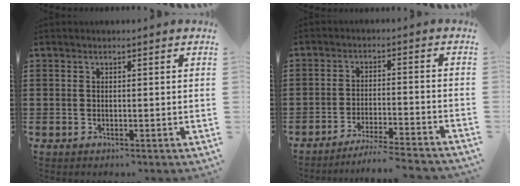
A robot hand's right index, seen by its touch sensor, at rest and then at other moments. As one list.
[{"total": 4.2, "force": [-4.0, -0.6, 1.1], "torque": [-0.020, -0.006, -0.081]}]